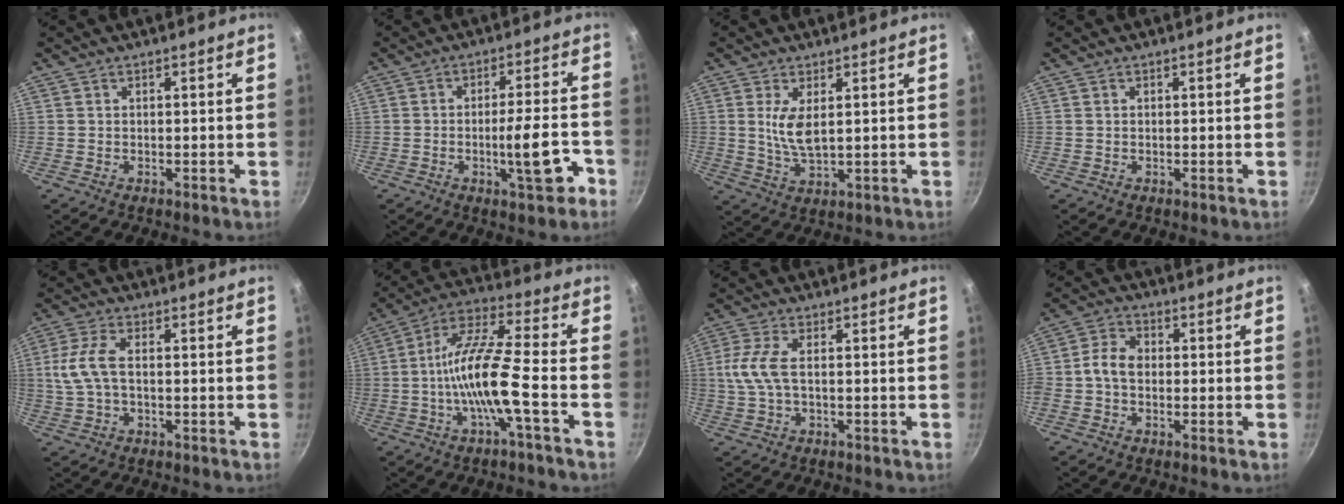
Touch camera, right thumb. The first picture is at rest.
{"total": 8.9, "force": [-3.5, 2.3, 7.8], "torque": [-0.099, 0.025, -0.049]}
{"total": 5.9, "force": [1.5, 2.4, 5.2], "torque": [-0.099, -0.018, 0.034]}
{"total": 0.0}
{"total": 7.0, "force": [0.1, 3.5, 6.1], "torque": [-0.140, 0.012, -0.003]}
{"total": 13.4, "force": [-3.7, 2.2, 12.7], "torque": [-0.240, 0.038, -0.081]}
{"total": 6.2, "force": [0.1, 2.3, 5.7], "torque": [-0.137, 0.008, -0.002]}
{"total": 5.7, "force": [-0.5, 4.1, 3.9], "torque": [-0.063, 0.019, -0.024]}